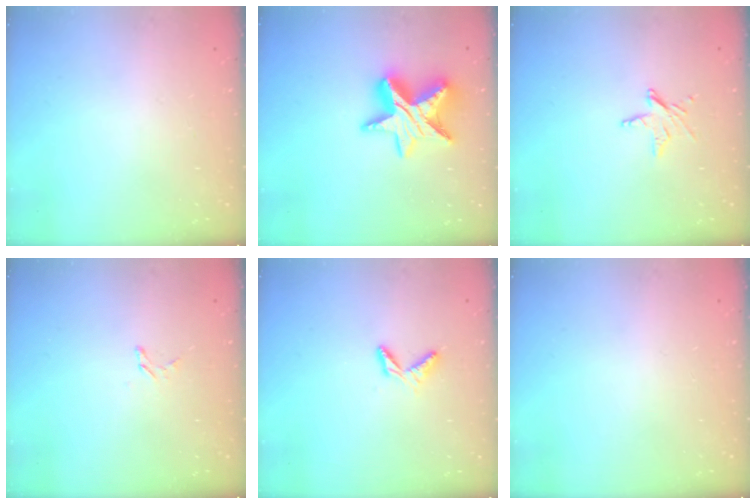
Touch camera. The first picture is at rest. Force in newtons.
{"total": 14.7, "press": 14.6, "slide": 0.9}
{"total": 5.1, "press": 5.1, "slide": 0.5}
{"total": 2.4, "press": 2.4, "slide": 0.2}
{"total": 4.9, "press": 4.9, "slide": 0.6}
{"total": 0.0}